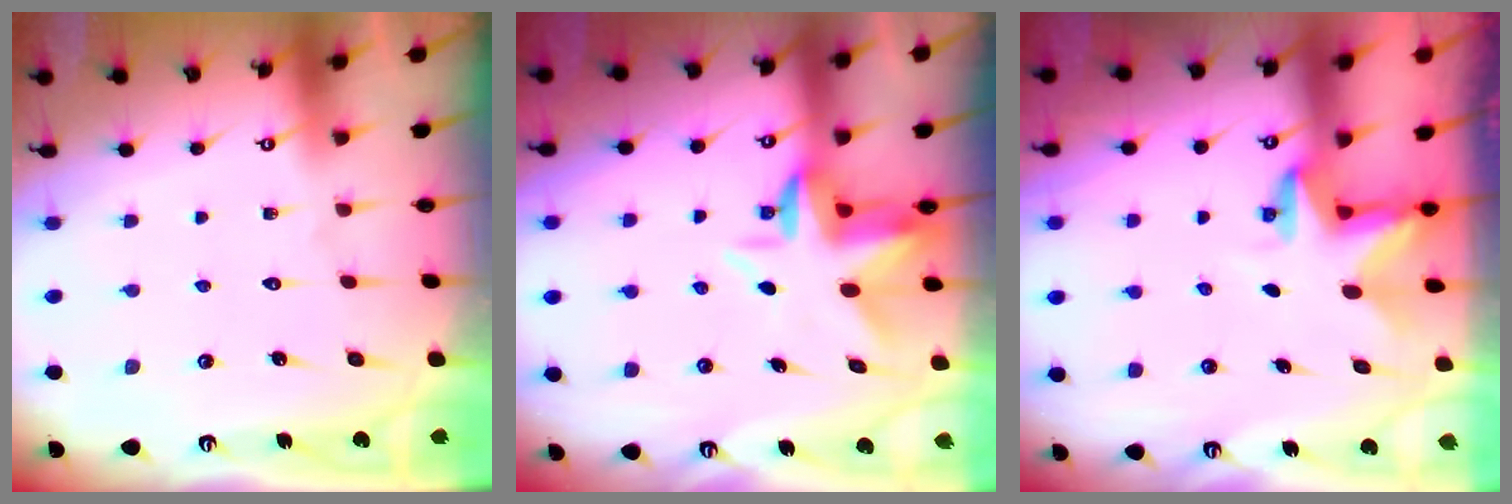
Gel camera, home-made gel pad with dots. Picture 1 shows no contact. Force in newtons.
{"total": 4.8, "press": 4.7, "slide": 1.0}
{"total": 2.9, "press": 2.9, "slide": 0.2}